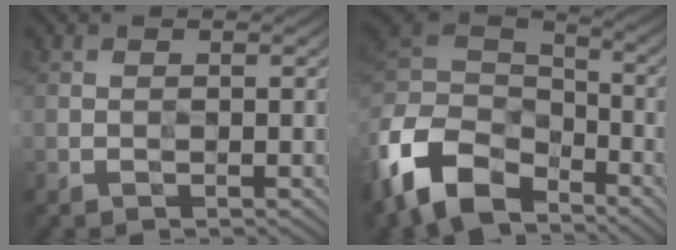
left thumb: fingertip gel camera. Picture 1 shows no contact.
{"total": 12.9, "force": [-6.8, 8.4, 7.0], "torque": [-0.202, -0.009, -0.133]}